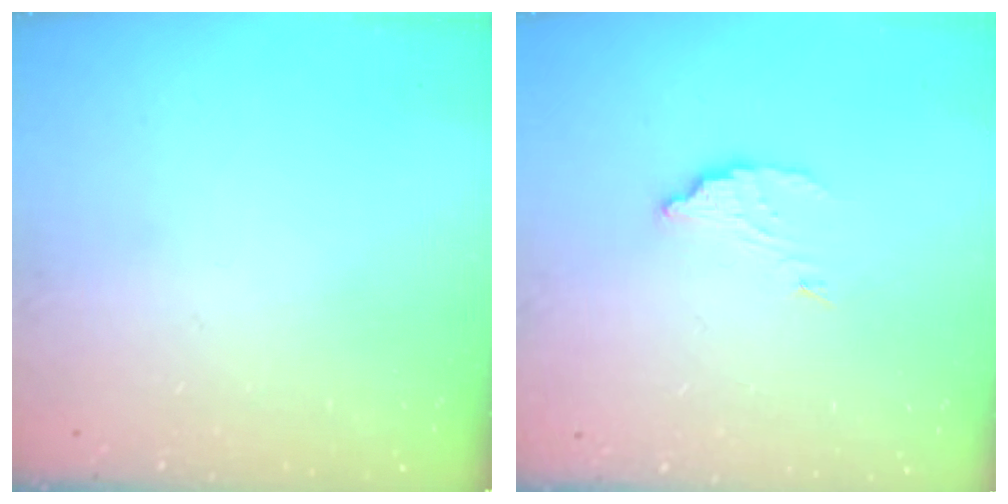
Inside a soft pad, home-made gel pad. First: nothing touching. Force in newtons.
{"total": 2.8, "press": 2.8, "slide": 0.2}